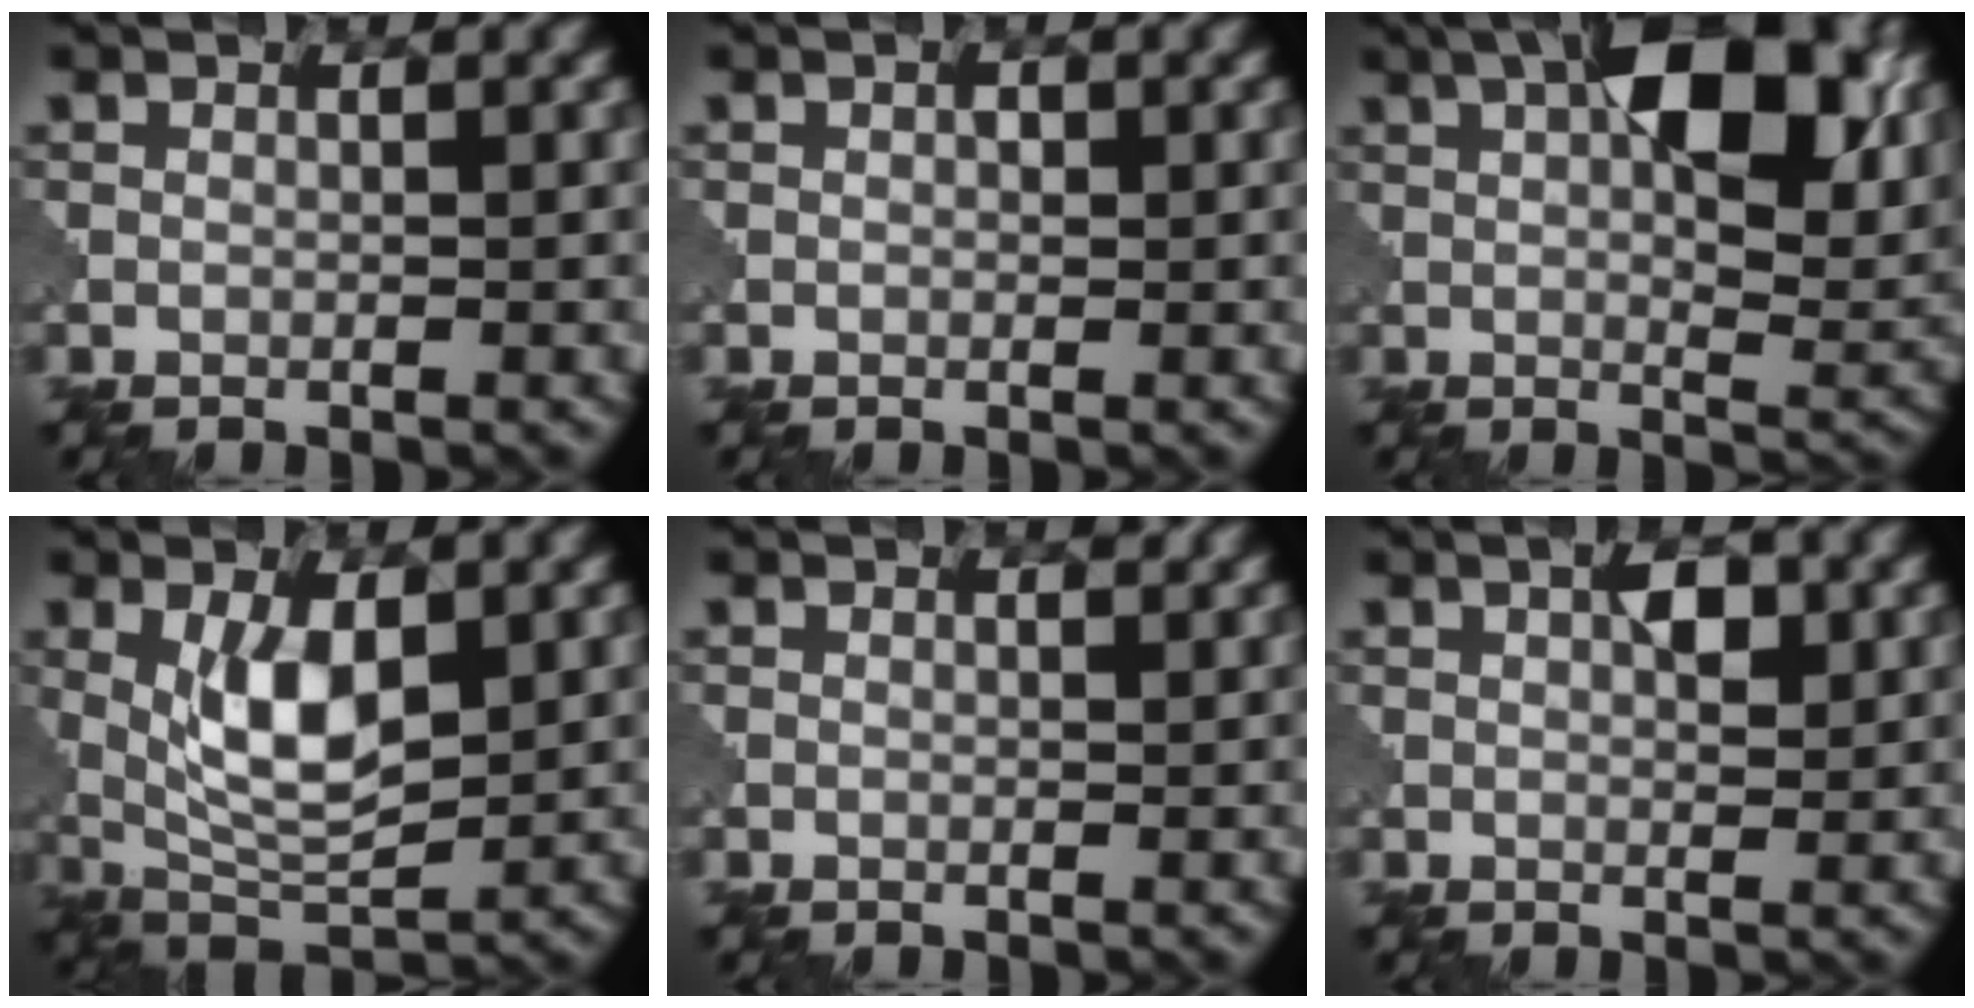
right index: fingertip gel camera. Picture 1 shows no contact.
{"total": 0.7, "force": [0.1, 0.5, 0.4], "torque": [-0.004, -0.002, 0.005]}
{"total": 11.8, "force": [4.6, 5.1, 9.6], "torque": [-0.130, -0.002, 0.065]}
{"total": 5.6, "force": [1.5, 2.3, 4.9], "torque": [-0.100, -0.007, 0.033]}
{"total": 0.6, "force": [0.4, 0.1, 0.5], "torque": [-0.007, -0.005, 0.008]}
{"total": 2.2, "force": [1.1, 0.8, 1.7], "torque": [-0.025, 0.000, 0.019]}